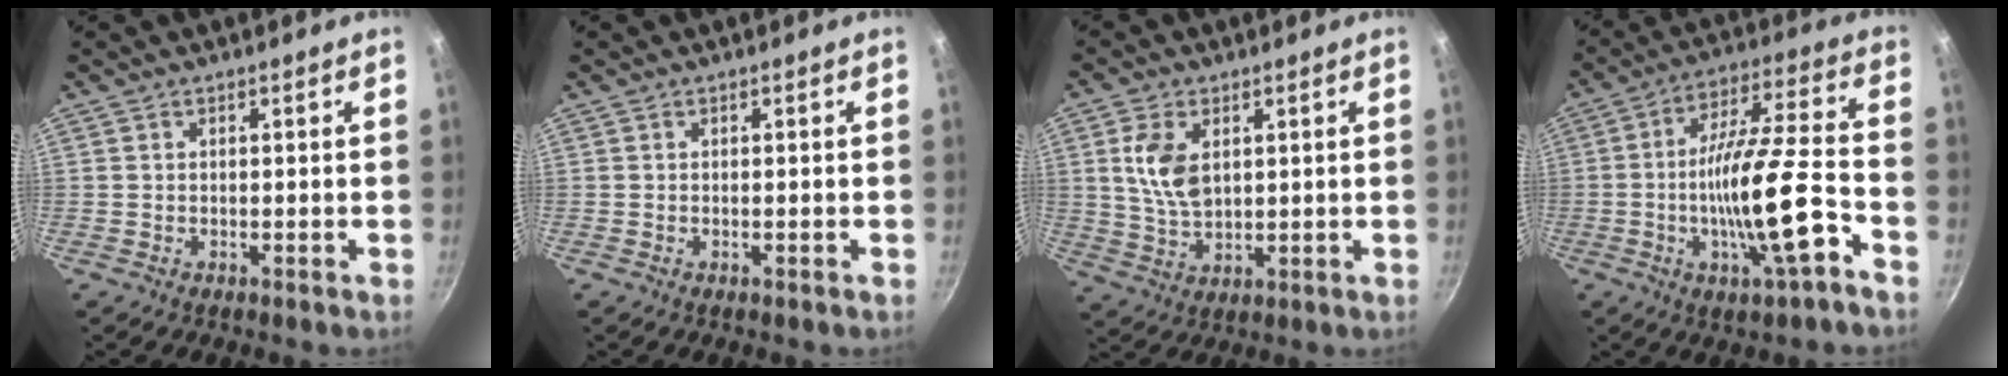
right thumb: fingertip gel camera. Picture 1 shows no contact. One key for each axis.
{"total": 0.0}
{"total": 8.6, "fx": 2.2, "fy": 5.2, "fz": 6.5, "tx": -0.120, "ty": -0.015, "tz": 0.046}
{"total": 16.7, "fx": -6.2, "fy": 3.4, "fz": 15.1, "tx": -0.246, "ty": 0.035, "tz": -0.110}